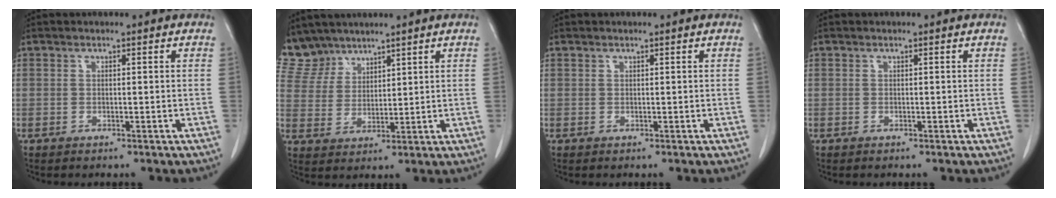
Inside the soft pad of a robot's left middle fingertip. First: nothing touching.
{"total": 5.8, "force": [5.3, 2.4, -0.3], "torque": [0.001, 0.004, 0.120]}
{"total": 0.0}
{"total": 0.0}